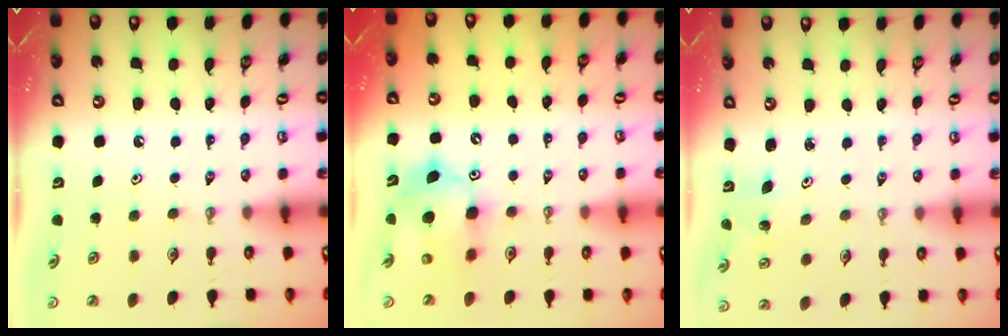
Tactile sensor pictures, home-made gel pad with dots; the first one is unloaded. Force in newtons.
{"total": 11.8, "press": 11.6, "slide": 2.1}
{"total": 1.9, "press": 1.9, "slide": 0.2}